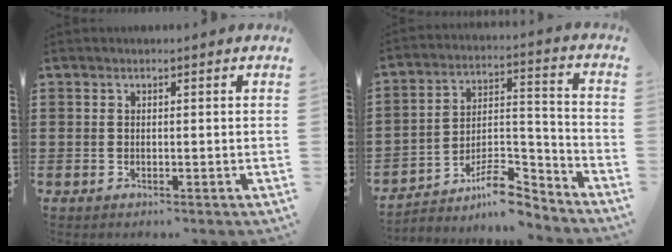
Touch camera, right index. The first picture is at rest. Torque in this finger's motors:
{"motor_torque": [-0.44, 0.13, -1.05, -0.21]}